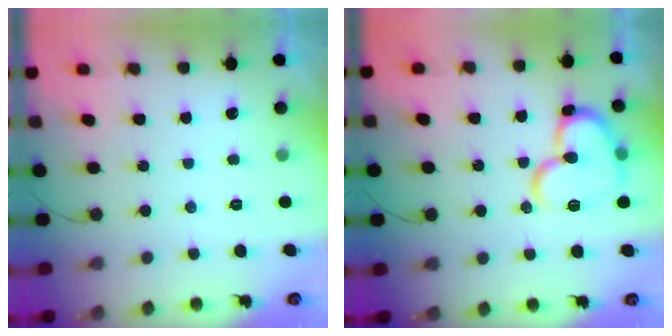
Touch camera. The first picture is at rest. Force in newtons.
{"total": 17.3, "press": 17.3, "slide": 1.5}